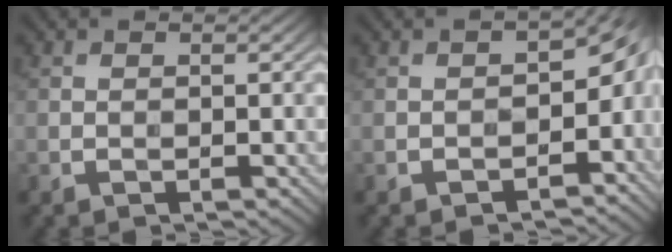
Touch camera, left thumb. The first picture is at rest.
{"total": 9.5, "force": [-3.2, 5.8, 6.9], "torque": [-0.059, -0.031, -0.038]}